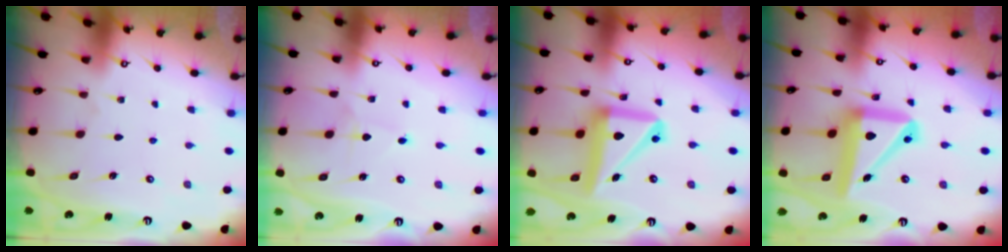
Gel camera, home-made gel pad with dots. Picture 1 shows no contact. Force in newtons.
{"total": 0.7, "press": 0.7, "slide": 0.0}
{"total": 17.6, "press": 17.4, "slide": 2.2}
{"total": 16.7, "press": 16.5, "slide": 2.5}